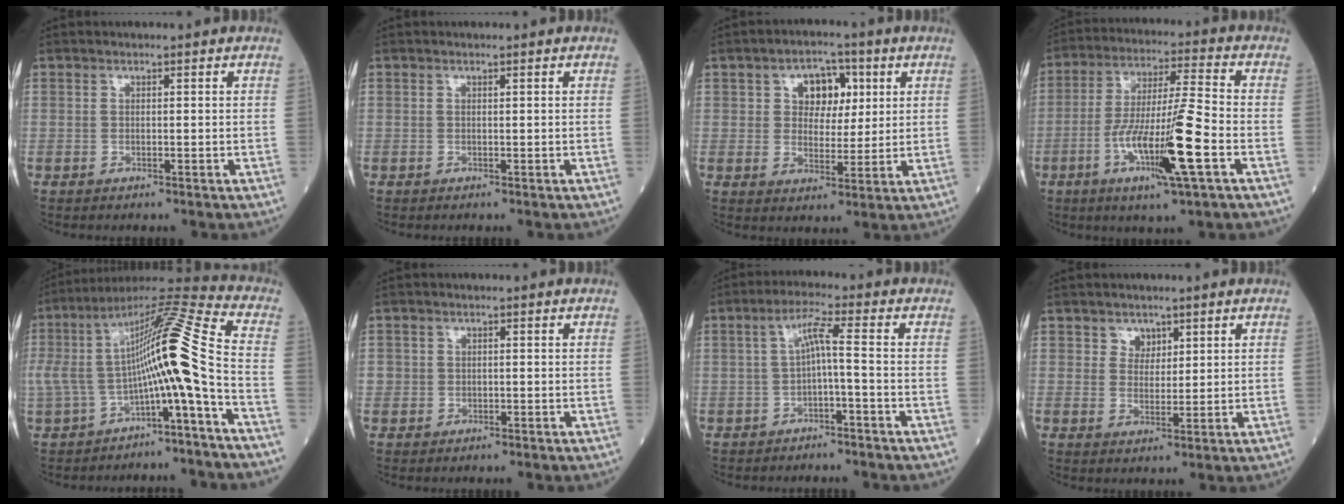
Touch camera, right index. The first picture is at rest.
{"total": 0.0}
{"total": 6.8, "force": [2.3, 4.5, 4.5], "torque": [-0.061, 0.019, 0.037]}
{"total": 13.9, "force": [-4.9, 0.3, 13.0], "torque": [-0.246, -0.012, -0.088]}
{"total": 16.1, "force": [-2.7, 0.5, 15.9], "torque": [-0.301, 0.046, -0.049]}
{"total": 1.4, "force": [-0.2, 1.3, 0.3], "torque": [-0.006, 0.003, -0.004]}
{"total": 4.2, "force": [-0.6, 0.1, 4.1], "torque": [-0.076, 0.021, -0.008]}
{"total": 2.6, "force": [1.7, 1.9, 0.6], "torque": [-0.005, -0.001, 0.027]}